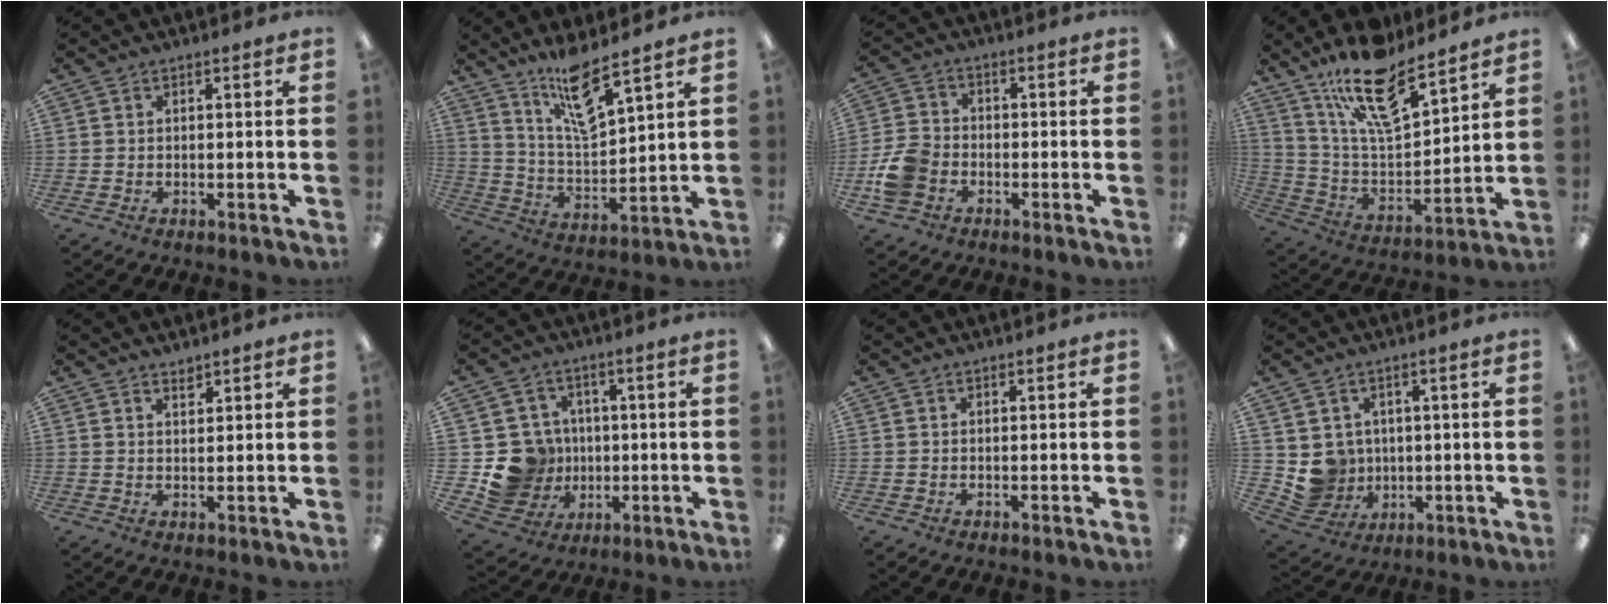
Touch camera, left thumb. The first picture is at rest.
{"total": 12.7, "force": [9.6, 2.8, 7.7], "torque": [-0.143, -0.050, 0.166]}
{"total": 8.0, "force": [-3.0, 6.1, 4.3], "torque": [-0.092, 0.022, -0.054]}
{"total": 18.6, "force": [13.8, 6.4, 10.6], "torque": [-0.193, -0.082, 0.240]}
{"total": 1.8, "force": [1.7, 0.3, 0.4], "torque": [-0.010, -0.003, 0.032]}
{"total": 12.3, "force": [-1.1, 11.8, 3.2], "torque": [-0.089, 0.017, -0.005]}
{"total": 0.0}
{"total": 6.6, "force": [1.8, 6.4, 0.3], "torque": [-0.023, -0.012, 0.044]}